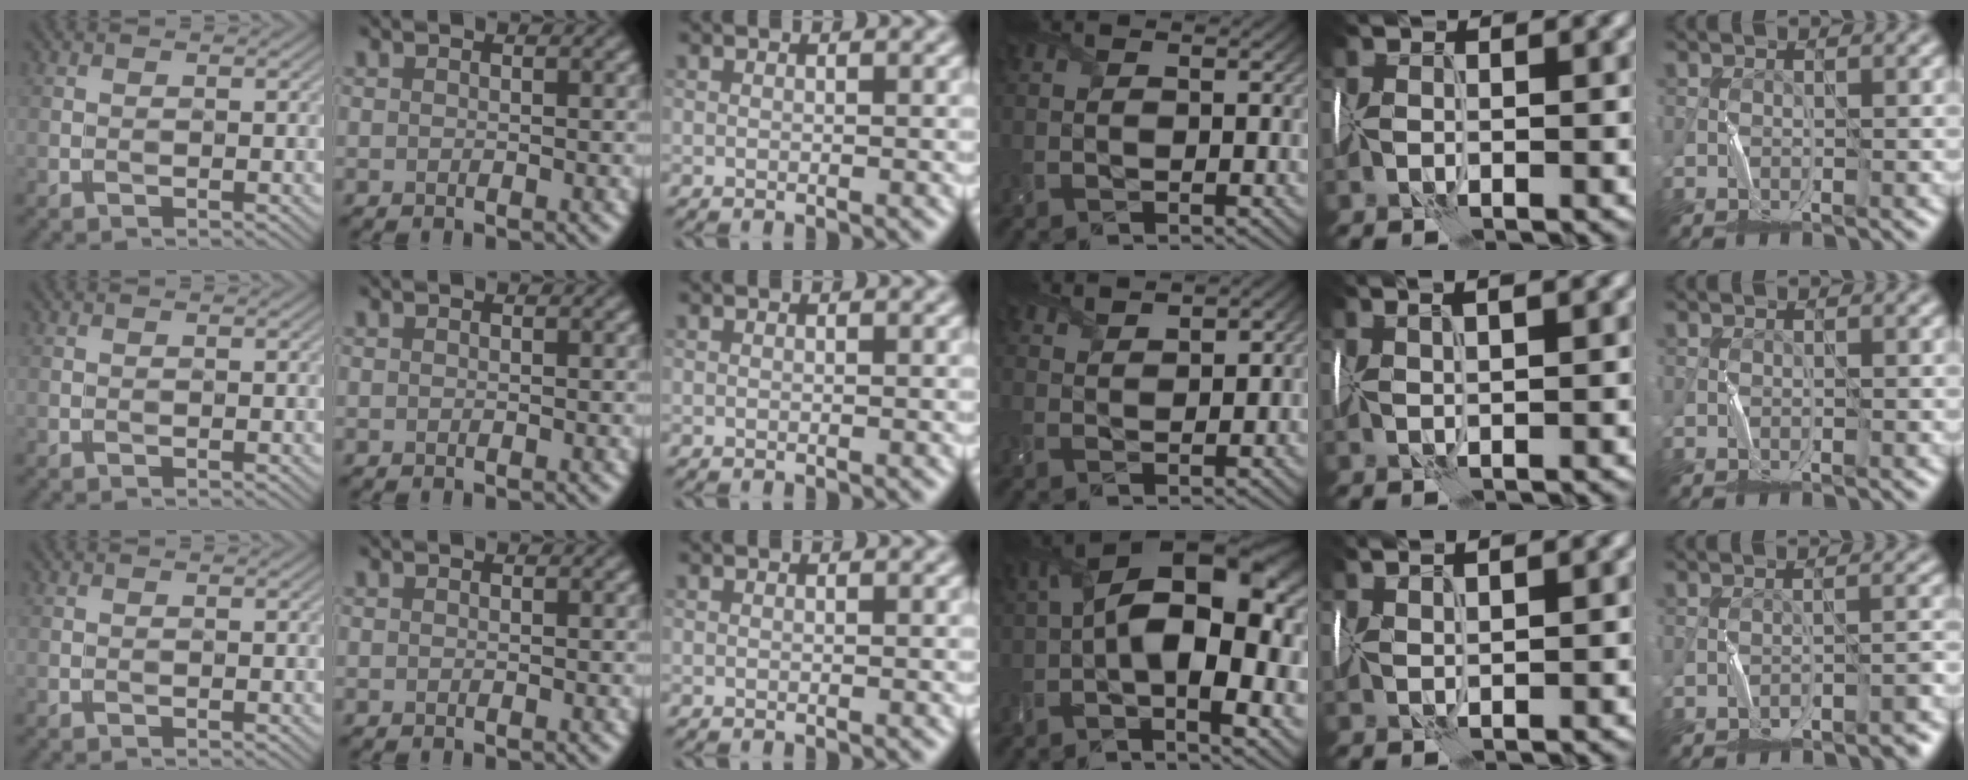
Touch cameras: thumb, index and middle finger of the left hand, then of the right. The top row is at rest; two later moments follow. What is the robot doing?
{"motion": "wrap", "object": "sponge"}